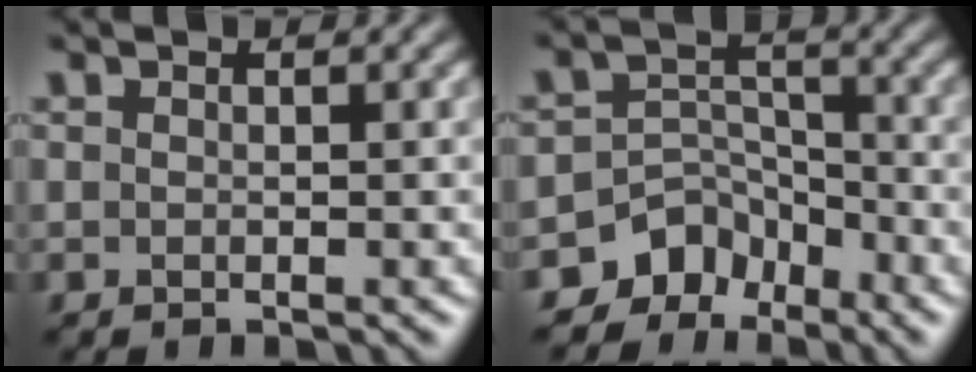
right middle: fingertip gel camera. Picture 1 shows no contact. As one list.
[{"total": 5.3, "force": [-4.0, 3.4, 0.9], "torque": [0.000, 0.001, -0.066]}]